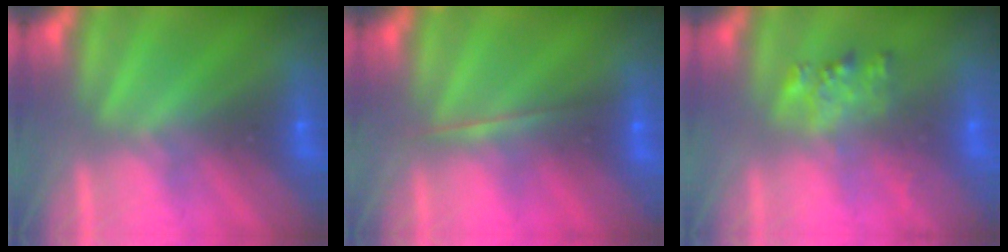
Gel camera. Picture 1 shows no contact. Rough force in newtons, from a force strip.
{"total": 1.7}
{"total": 2.2}